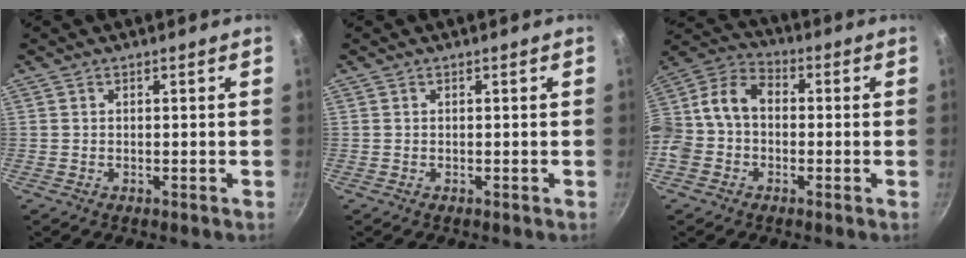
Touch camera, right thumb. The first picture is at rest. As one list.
[{"total": 0.0}, {"total": 12.6, "force": [-1.6, 9.8, 7.8], "torque": [-0.134, 0.046, -0.052]}]